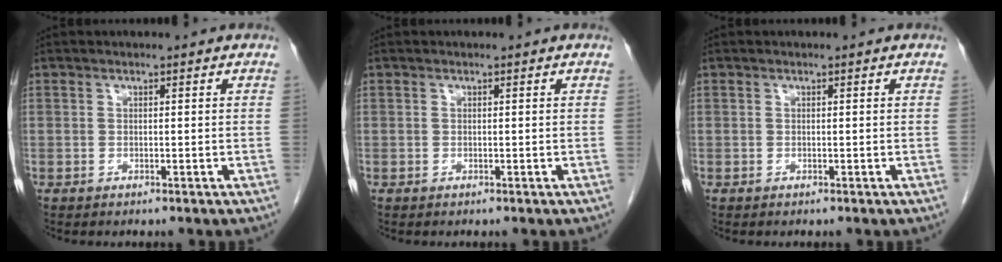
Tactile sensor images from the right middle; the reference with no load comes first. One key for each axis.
{"total": 0.0}
{"total": 0.0}